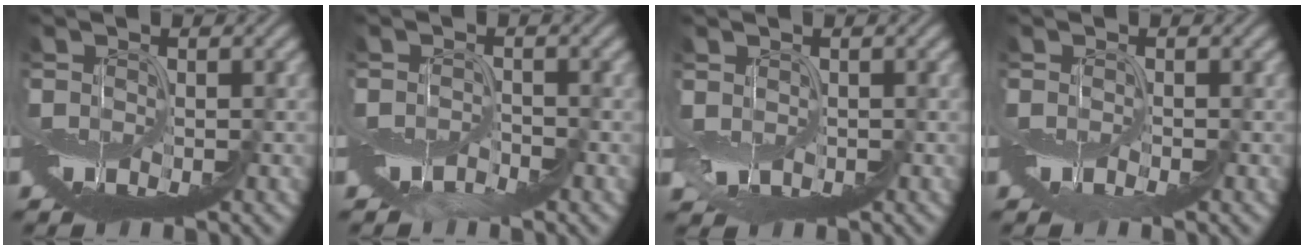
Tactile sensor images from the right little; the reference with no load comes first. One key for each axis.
{"total": 1.1, "fx": -1.0, "fy": 0.0, "fz": -0.4, "tx": 0.007, "ty": -0.004, "tz": -0.019}
{"total": 1.1, "fx": 0.8, "fy": 0.3, "fz": 0.6, "tx": -0.017, "ty": -0.001, "tz": 0.012}
{"total": 1.0, "fx": 0.0, "fy": -0.5, "fz": -0.8, "tx": 0.013, "ty": 0.000, "tz": -0.002}